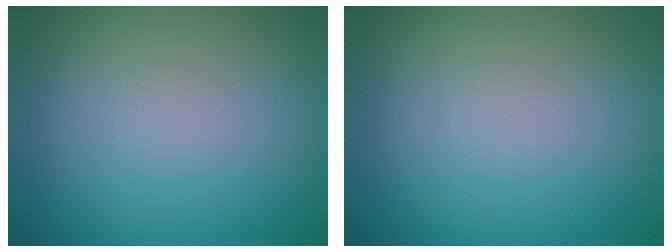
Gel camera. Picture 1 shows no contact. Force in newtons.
{"total": 0.0}